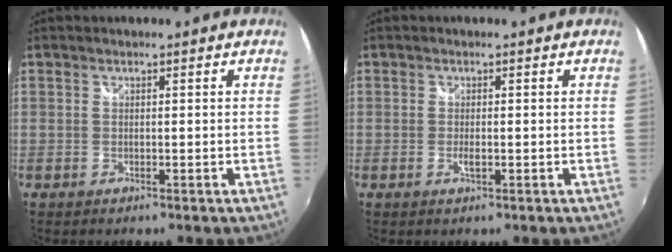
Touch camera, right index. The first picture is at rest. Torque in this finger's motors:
{"motor_torque": [0.00, 0.00, 0.01, 0.00]}